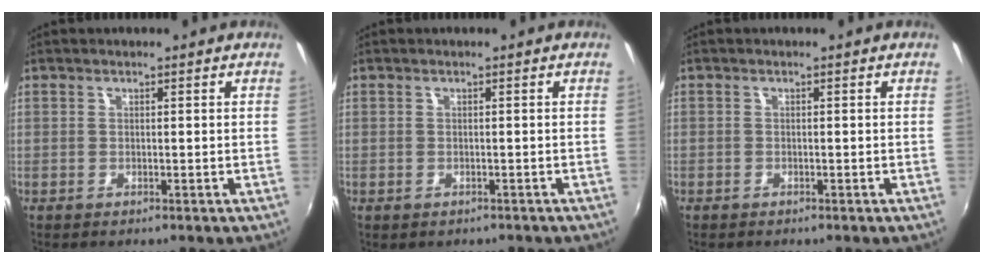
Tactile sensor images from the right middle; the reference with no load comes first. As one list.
[{"total": 1.0, "force": [-0.6, 0.6, 0.4], "torque": [-0.010, -0.002, -0.005]}, {"total": 0.8, "force": [-0.6, 0.5, 0.0], "torque": [-0.003, 0.003, -0.011]}]